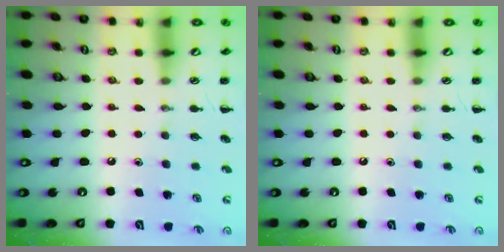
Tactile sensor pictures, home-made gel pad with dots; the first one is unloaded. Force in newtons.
{"total": 0.0}